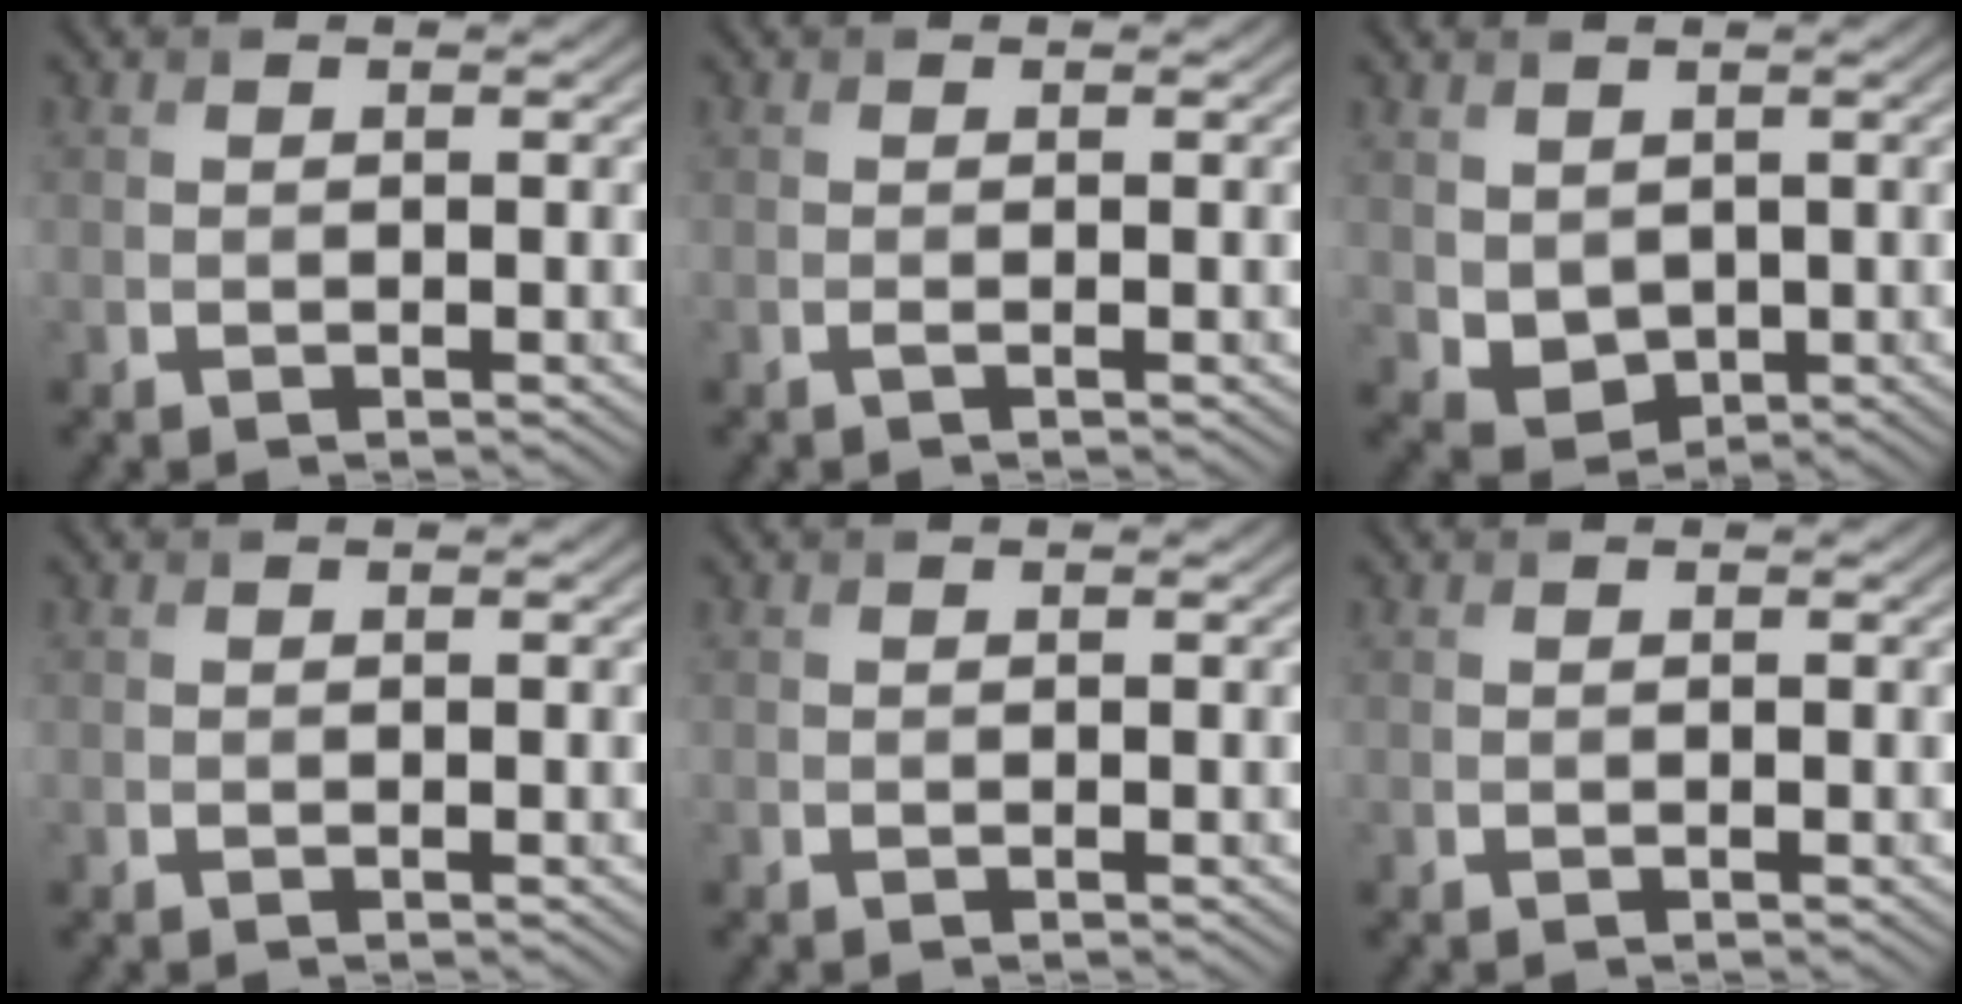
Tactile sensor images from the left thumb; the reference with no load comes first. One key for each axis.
{"total": 0.5, "fx": -0.2, "fy": 0.0, "fz": 0.5, "tx": -0.013, "ty": -0.003, "tz": -0.004}
{"total": 3.7, "fx": 1.2, "fy": 2.9, "fz": 2.0, "tx": -0.056, "ty": -0.014, "tz": 0.031}
{"total": 0.0}
{"total": 0.0}
{"total": 0.0}